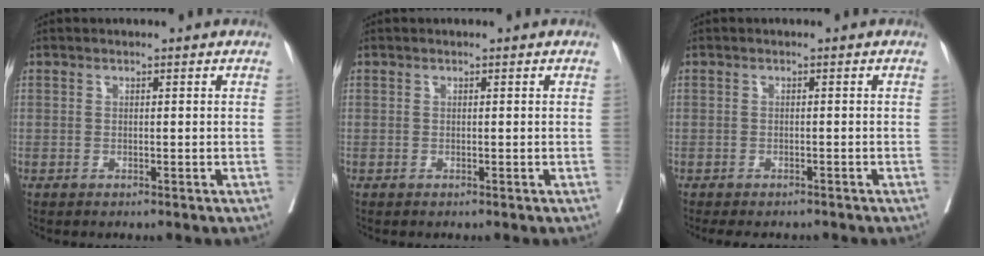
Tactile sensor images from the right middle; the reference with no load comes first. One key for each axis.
{"total": 0.0}
{"total": 6.0, "fx": -5.2, "fy": 1.9, "fz": 2.1, "tx": -0.019, "ty": -0.002, "tz": -0.067}